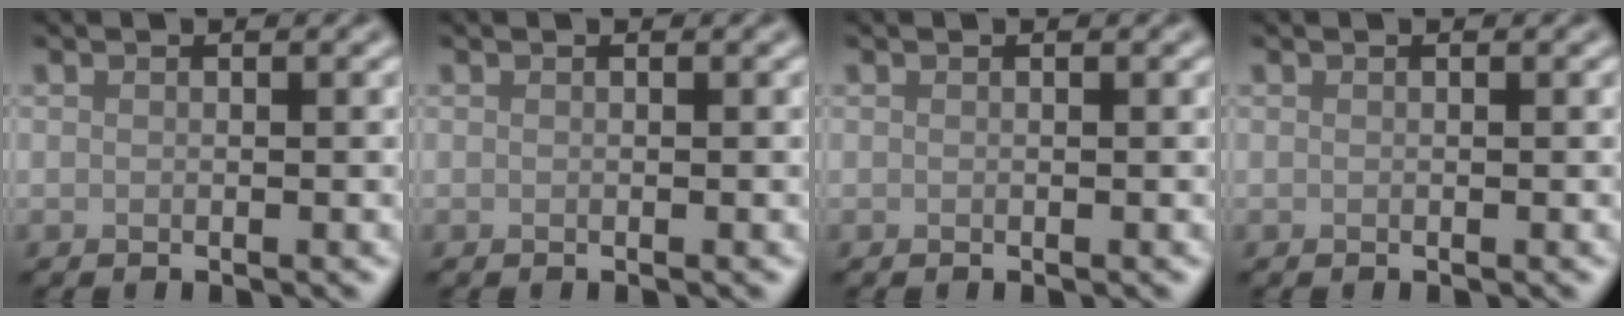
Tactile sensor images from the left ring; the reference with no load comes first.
{"total": 0.0}
{"total": 0.0}
{"total": 0.0}